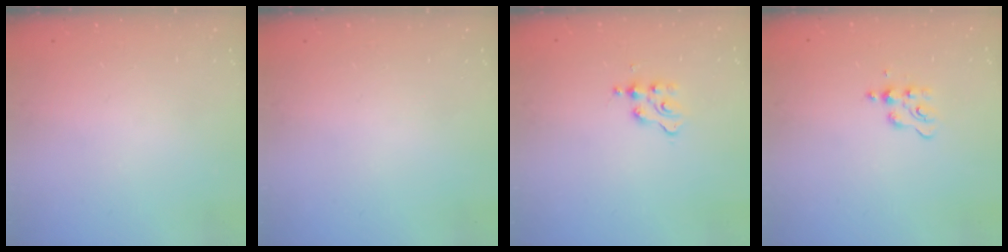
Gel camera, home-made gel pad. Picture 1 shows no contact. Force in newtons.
{"total": 0.0}
{"total": 2.3, "press": 2.3, "slide": 0.3}
{"total": 4.8, "press": 4.7, "slide": 0.8}